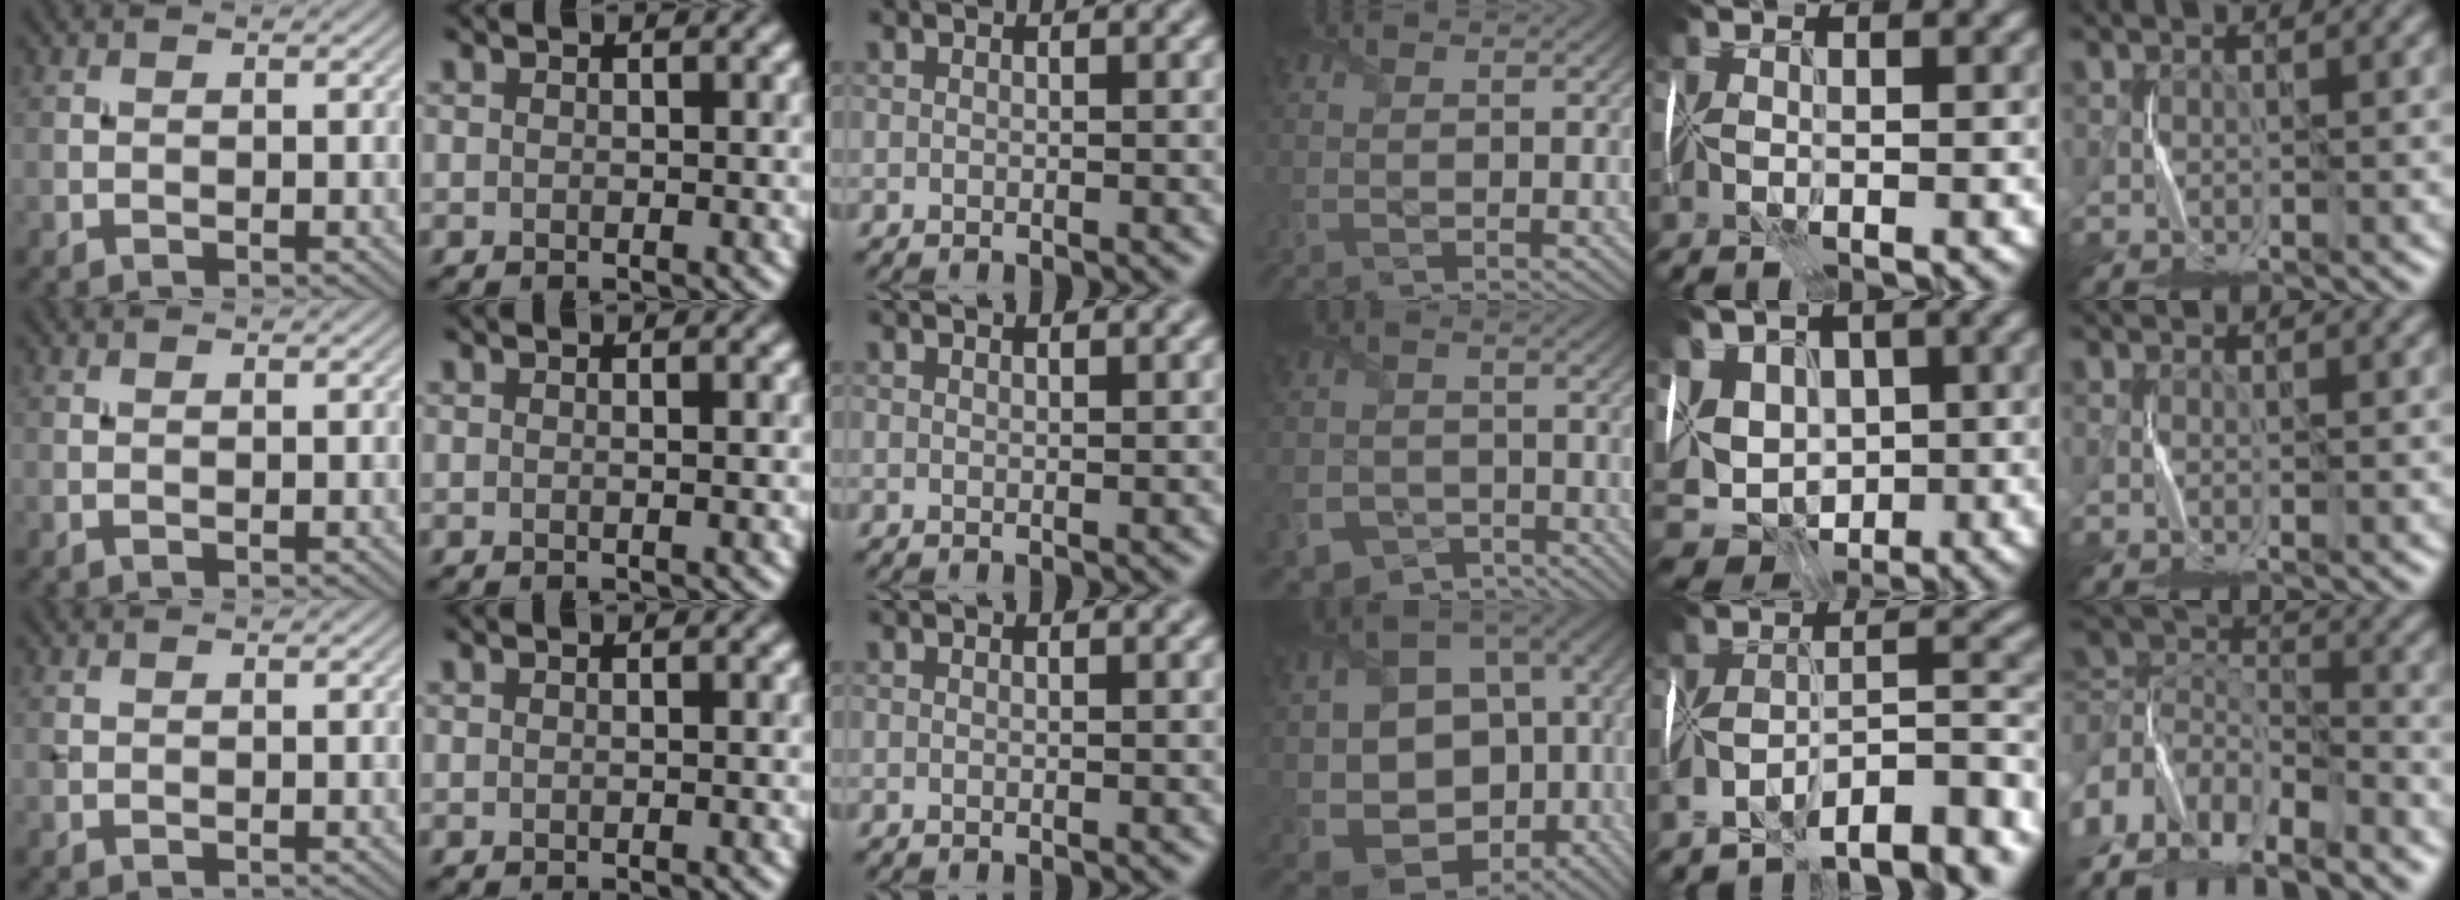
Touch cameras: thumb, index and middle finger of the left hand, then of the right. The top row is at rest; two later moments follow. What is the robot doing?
{"motion": "fold", "object": "memory foam"}